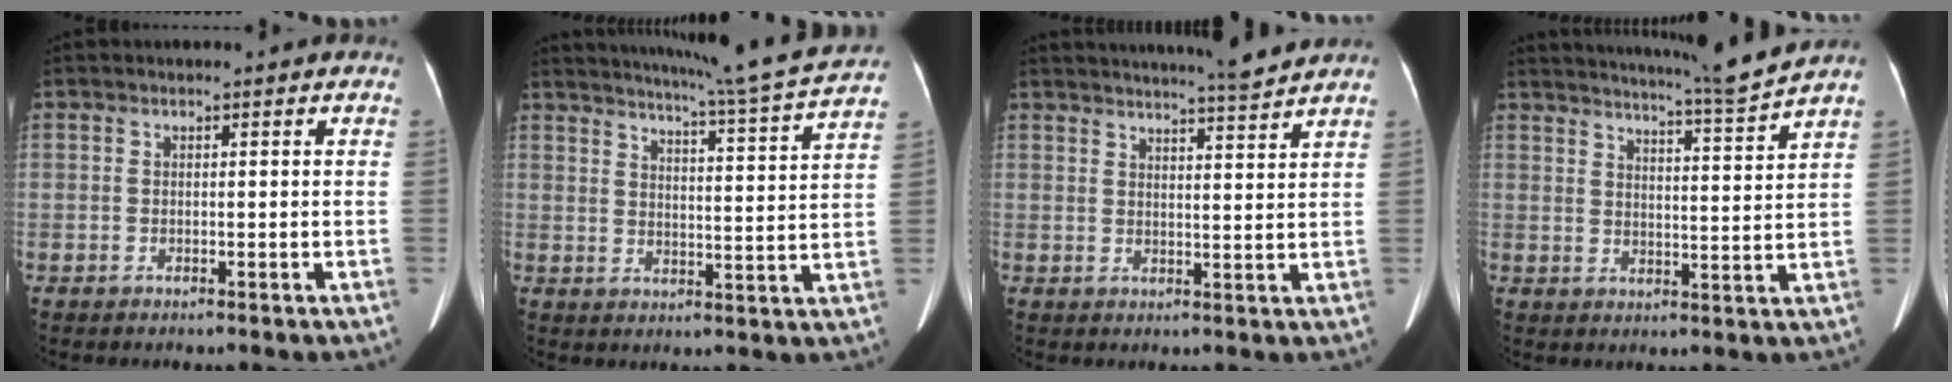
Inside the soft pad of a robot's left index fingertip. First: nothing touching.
{"total": 16.3, "force": [15.1, -1.8, 6.1], "torque": [-0.105, -0.041, 0.191]}
{"total": 8.9, "force": [8.3, -1.3, 2.9], "torque": [-0.047, -0.005, 0.111]}
{"total": 10.7, "force": [9.9, -2.5, 3.2], "torque": [-0.061, -0.038, 0.144]}